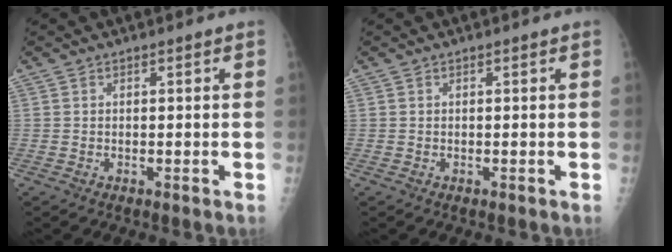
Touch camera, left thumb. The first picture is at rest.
{"total": 0.0}